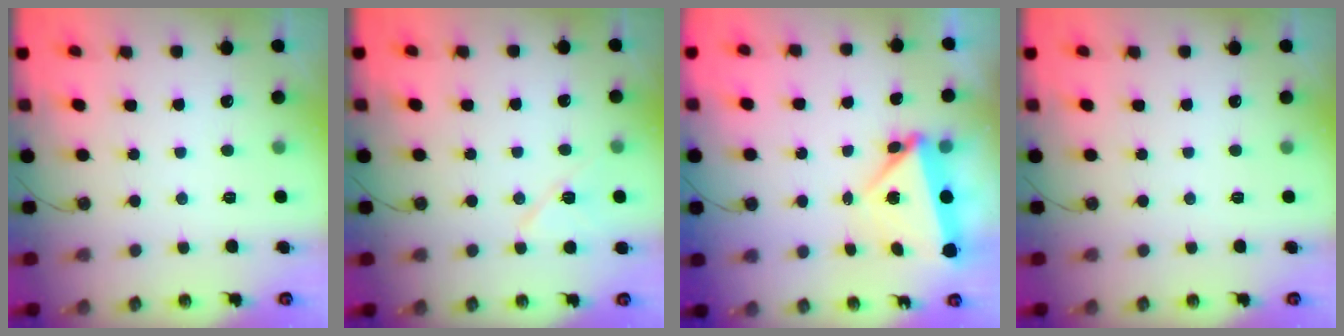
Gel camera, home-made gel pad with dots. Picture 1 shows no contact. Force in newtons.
{"total": 8.8, "press": 5.2, "slide": 7.1}
{"total": 7.2, "press": 5.1, "slide": 5.1}
{"total": 0.0}